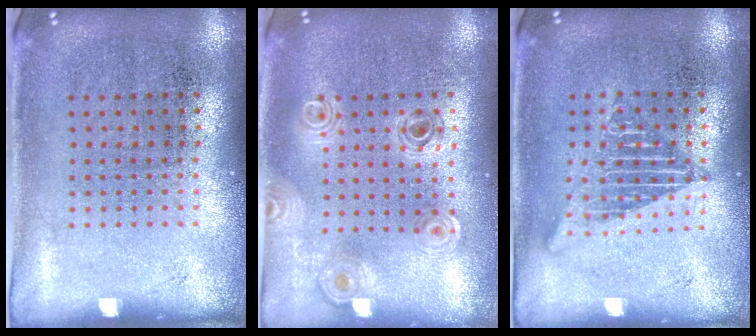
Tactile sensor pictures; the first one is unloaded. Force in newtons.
{"total": 0.8, "press": 0.8, "slide": 0.2}
{"total": 1.7, "press": 1.7, "slide": 0.2}